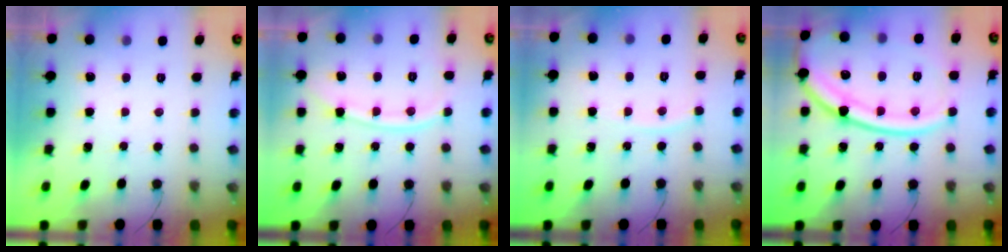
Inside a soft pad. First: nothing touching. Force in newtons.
{"total": 10.7, "press": 10.7, "slide": 0.6}
{"total": 3.3, "press": 3.3, "slide": 0.2}
{"total": 21.0, "press": 20.9, "slide": 2.3}